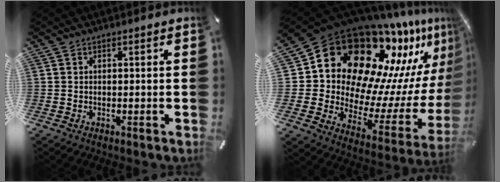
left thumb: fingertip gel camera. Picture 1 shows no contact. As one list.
[{"total": 22.9, "force": [14.1, 13.7, 11.6], "torque": [-0.177, -0.162, 0.267]}]